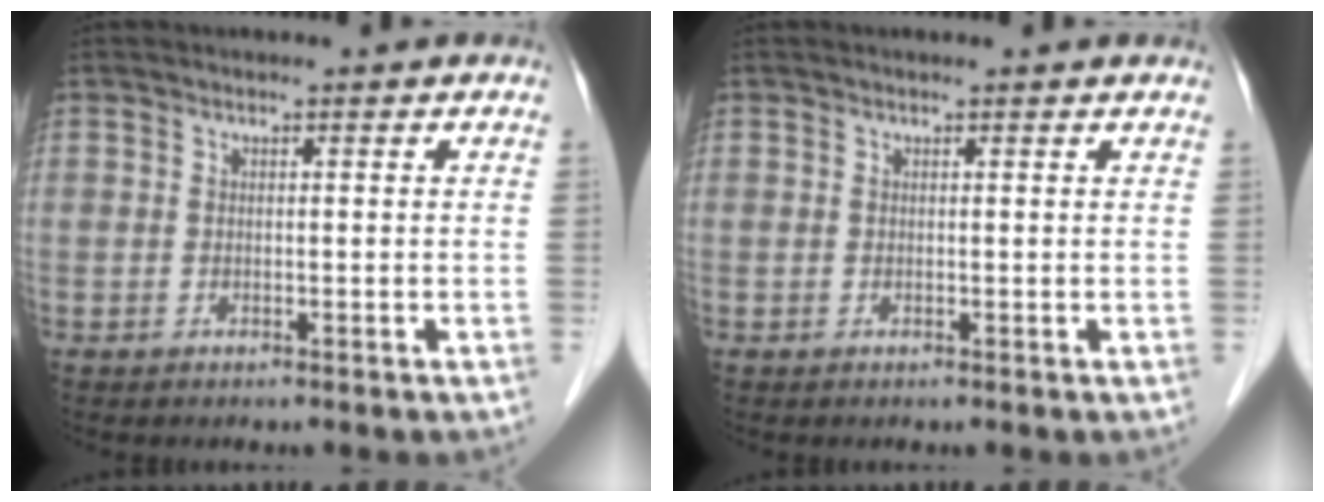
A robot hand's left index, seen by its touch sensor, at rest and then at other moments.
{"total": 1.0, "force": [1.0, 0.1, 0.2], "torque": [-0.012, 0.002, 0.007]}